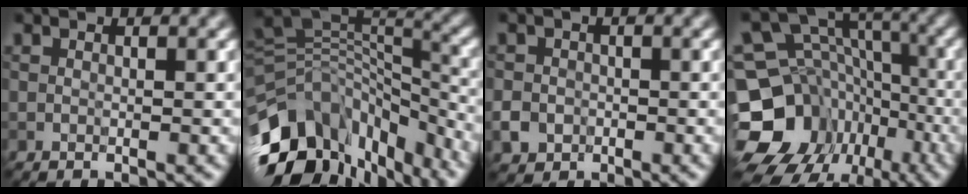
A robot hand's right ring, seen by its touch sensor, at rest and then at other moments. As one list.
[{"total": 14.0, "force": [-7.9, 8.1, 8.2], "torque": [-0.184, 0.012, -0.123]}, {"total": 2.2, "force": [-0.7, 2.0, 0.6], "torque": [-0.006, -0.002, -0.014]}, {"total": 16.1, "force": [-6.5, 13.0, 7.0], "torque": [-0.161, 0.001, -0.087]}]